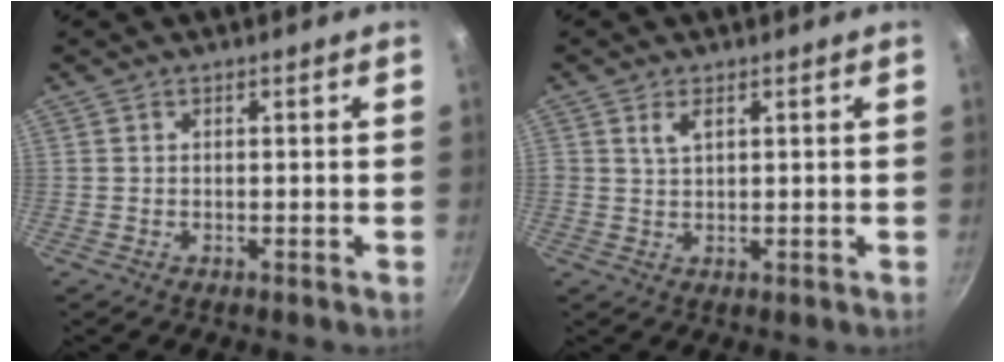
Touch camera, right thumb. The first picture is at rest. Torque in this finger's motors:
{"motor_torque": [-0.09, 0.02, 0.38, 0.23, 0.04]}